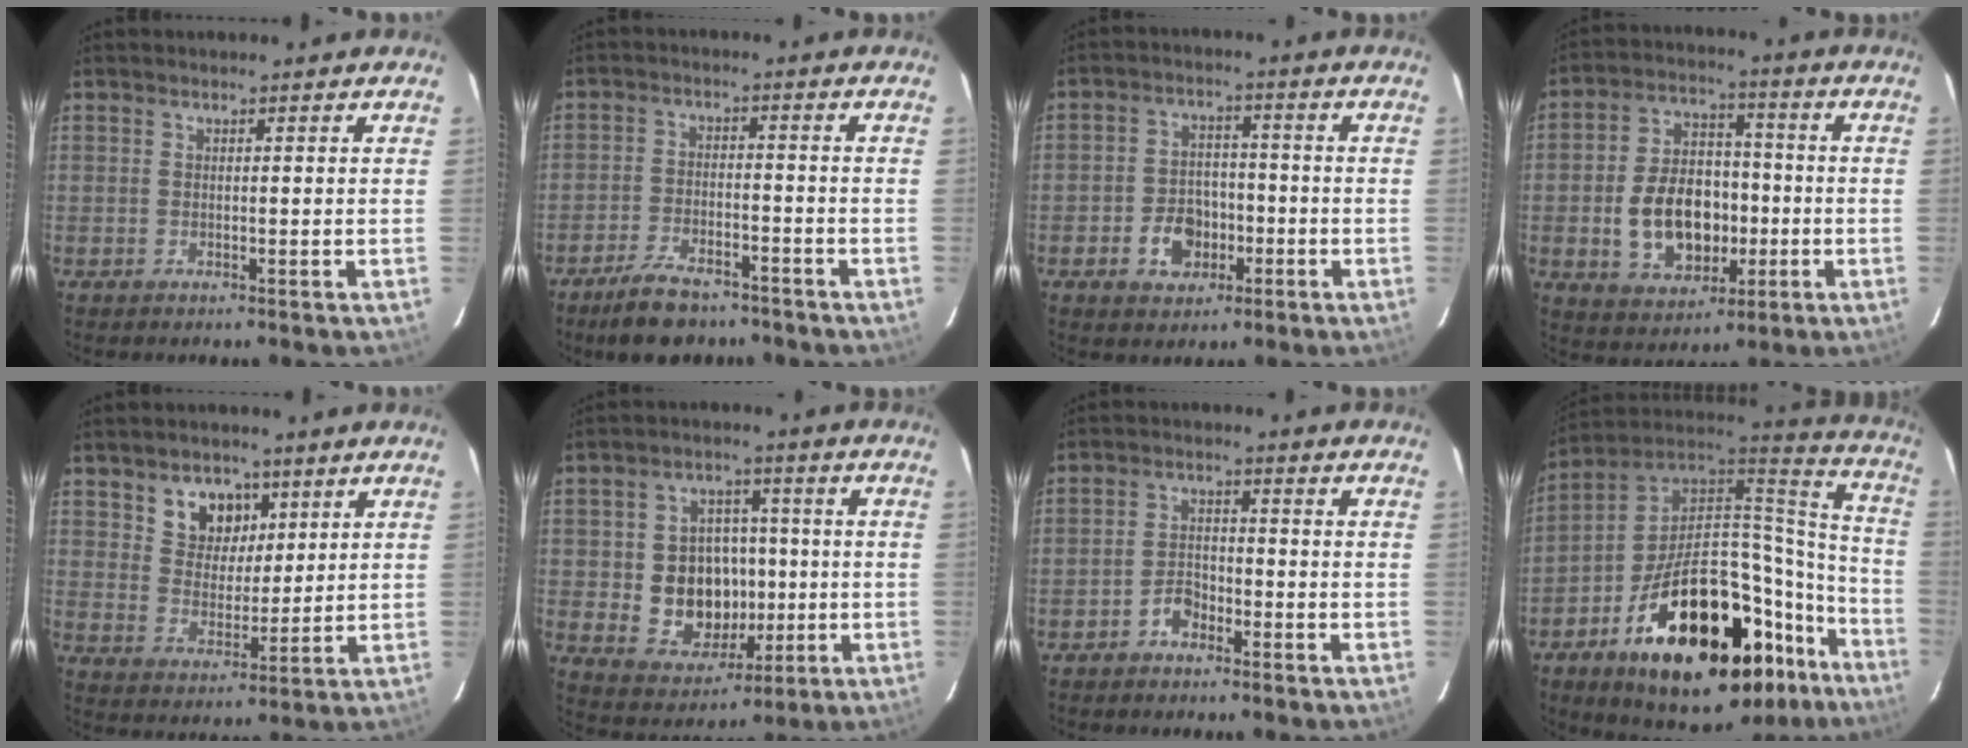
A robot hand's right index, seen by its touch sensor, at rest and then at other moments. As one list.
[{"total": 9.8, "force": [-7.7, 3.9, 4.6], "torque": [-0.108, 0.000, -0.124]}, {"total": 7.4, "force": [-3.2, 5.6, 3.6], "torque": [-0.083, 0.018, -0.044]}, {"total": 14.1, "force": [-2.9, 9.6, 9.9], "torque": [-0.207, 0.020, -0.032]}, {"total": 7.9, "force": [4.1, 6.0, 3.1], "torque": [-0.049, 0.009, 0.078]}, {"total": 12.1, "force": [-1.2, 10.3, 6.3], "torque": [-0.143, 0.013, 0.001]}, {"total": 3.8, "force": [-2.7, 2.2, 1.4], "torque": [-0.036, 0.012, -0.044]}, {"total": 35.6, "force": [-19.0, 16.2, 25.4], "torque": [-0.375, 0.044, -0.270]}]